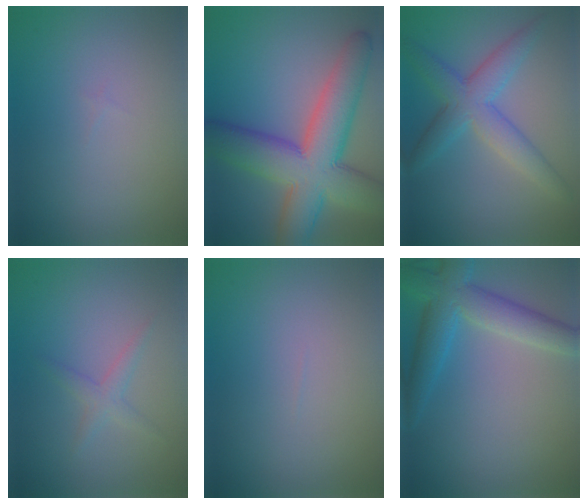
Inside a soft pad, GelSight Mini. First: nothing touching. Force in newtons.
{"total": 11.9, "press": 11.9, "slide": 0.4}
{"total": 5.2, "press": 5.1, "slide": 0.3}
{"total": 1.6, "press": 1.6, "slide": 0.1}
{"total": 0.0}
{"total": 5.7, "press": 5.7, "slide": 0.1}